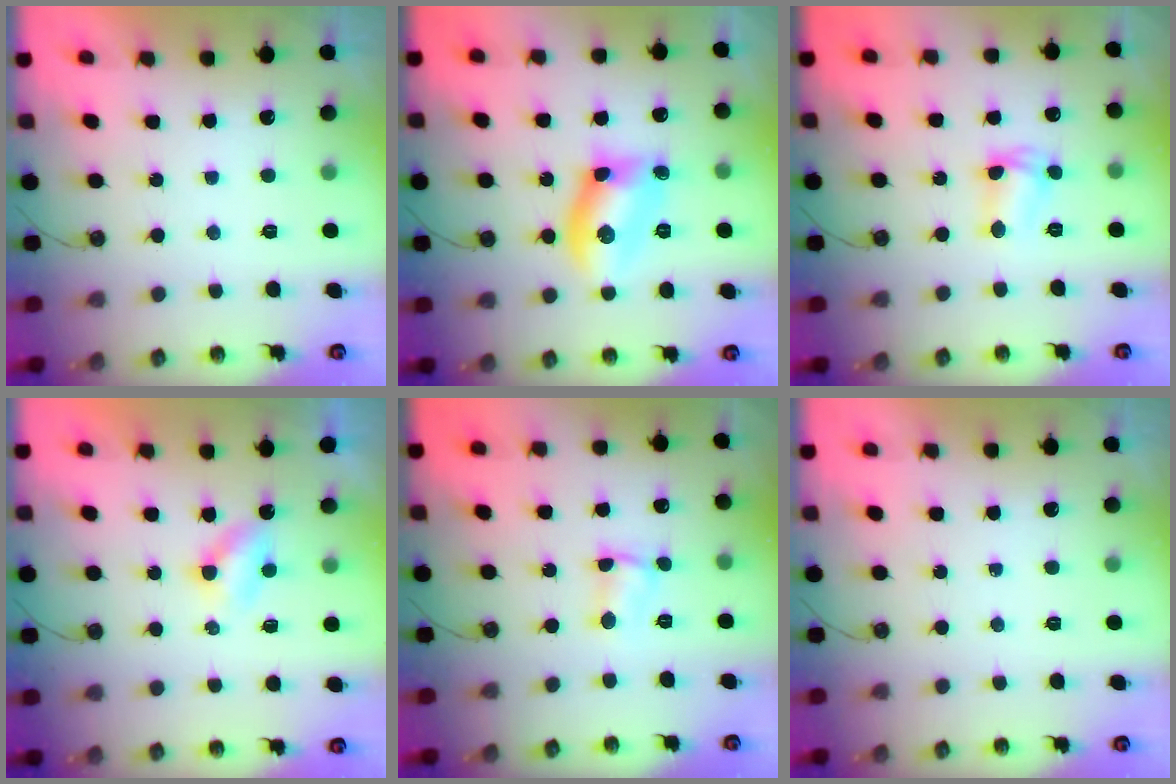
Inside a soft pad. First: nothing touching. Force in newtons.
{"total": 10.6, "press": 10.6, "slide": 0.5}
{"total": 5.5, "press": 5.5, "slide": 0.4}
{"total": 5.0, "press": 3.3, "slide": 3.7}
{"total": 2.8, "press": 2.8, "slide": 0.3}
{"total": 0.0}